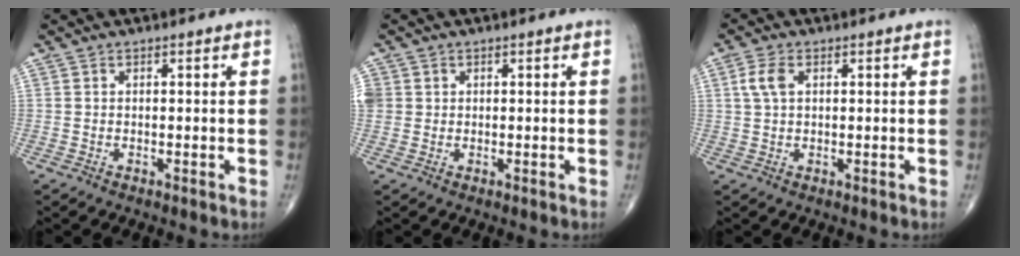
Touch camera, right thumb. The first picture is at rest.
{"total": 3.4, "force": [0.7, 3.2, 1.1], "torque": [-0.025, 0.009, 0.020]}
{"total": 3.8, "force": [1.1, 2.2, 2.9], "torque": [-0.068, 0.007, 0.021]}